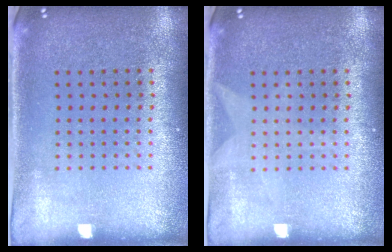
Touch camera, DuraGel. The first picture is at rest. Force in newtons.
{"total": 0.8, "press": 0.8, "slide": 0.1}